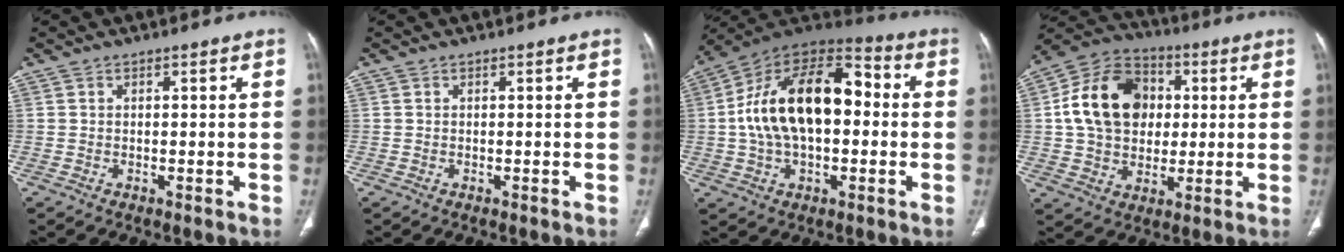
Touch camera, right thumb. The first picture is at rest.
{"total": 0.0}
{"total": 21.8, "force": [0.9, 12.6, 17.8], "torque": [-0.296, 0.037, 0.009]}
{"total": 17.2, "force": [2.3, 13.3, 10.7], "torque": [-0.162, 0.017, 0.037]}